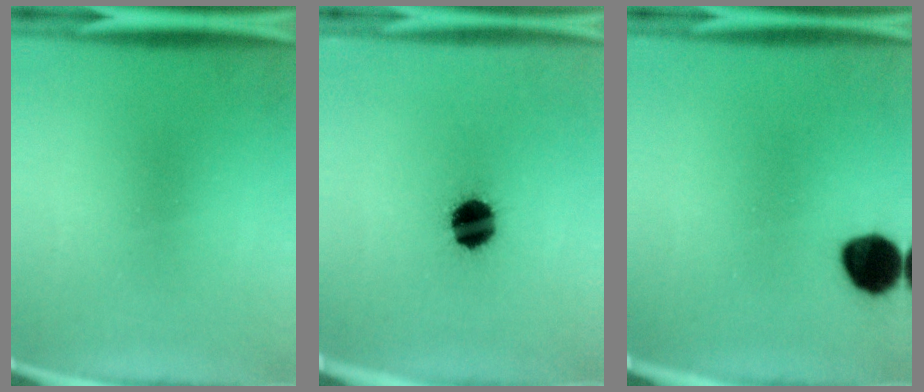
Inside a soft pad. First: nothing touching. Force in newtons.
{"total": 11.0}
{"total": 10.1}